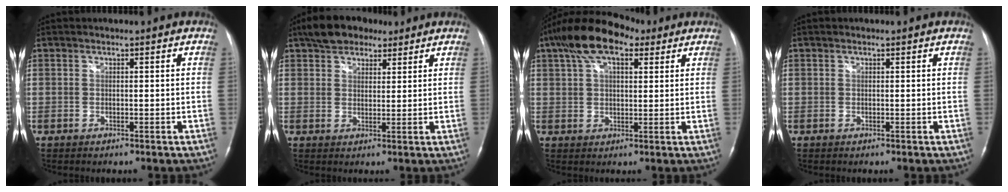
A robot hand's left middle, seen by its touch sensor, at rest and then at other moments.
{"total": 8.0, "force": [5.8, 4.1, 3.7], "torque": [-0.062, 0.019, 0.100]}
{"total": 11.3, "force": [6.7, 4.9, 7.7], "torque": [-0.146, 0.041, 0.120]}
{"total": 0.0}